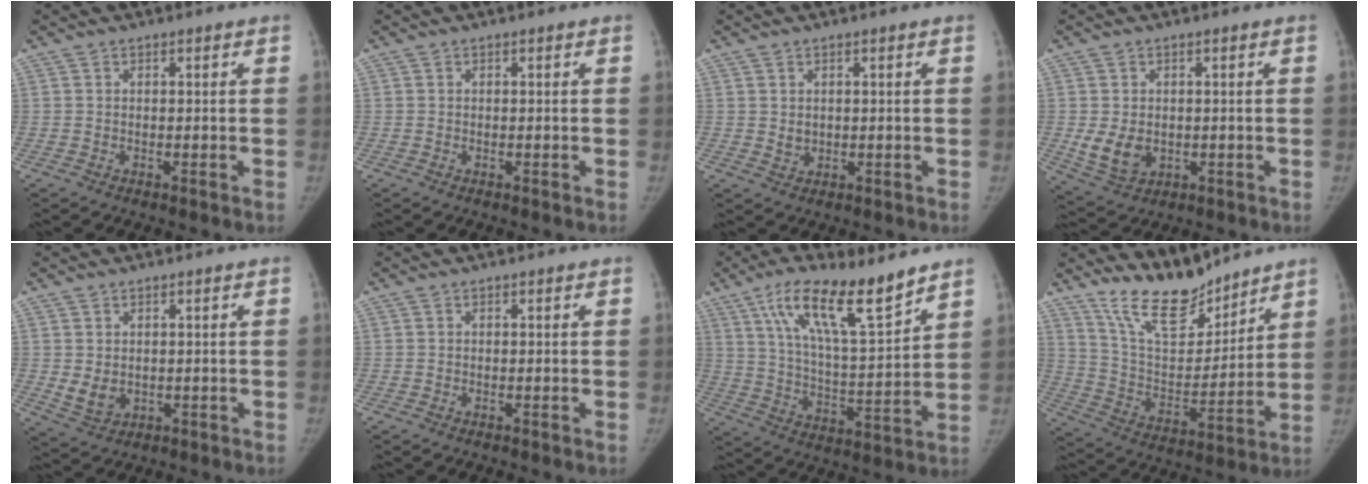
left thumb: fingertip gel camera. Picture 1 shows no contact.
{"total": 0.0}
{"total": 1.8, "force": [0.4, 1.5, 0.9], "torque": [-0.012, -0.005, 0.015]}
{"total": 6.3, "force": [-0.5, 4.8, 4.1], "torque": [-0.060, -0.011, 0.007]}
{"total": 4.0, "force": [0.2, 3.2, 2.4], "torque": [-0.032, -0.011, 0.018]}
{"total": 0.0}
{"total": 17.2, "force": [11.3, 4.0, 12.4], "torque": [-0.195, -0.058, 0.205]}
{"total": 14.9, "force": [12.8, 5.0, 5.8], "torque": [-0.064, -0.084, 0.242]}